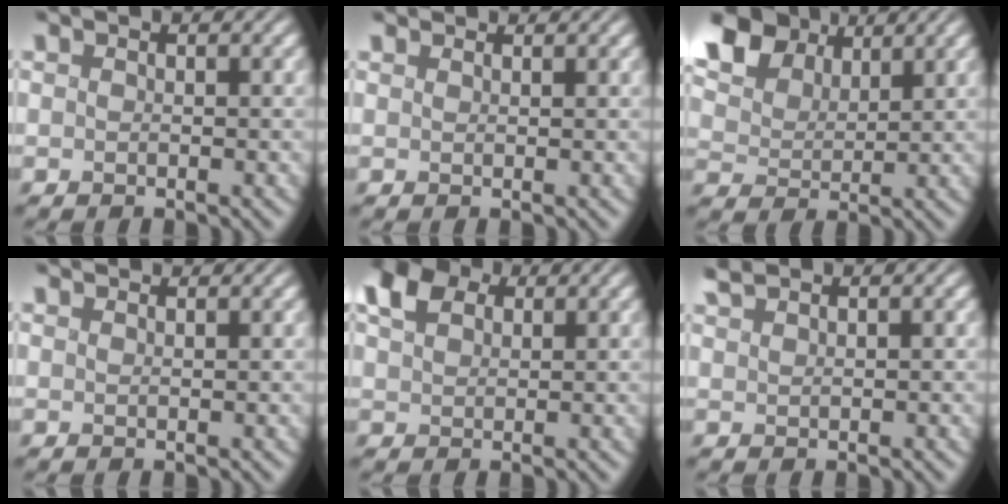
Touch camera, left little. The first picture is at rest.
{"total": 1.0, "force": [1.0, 0.2, 0.1], "torque": [-0.005, 0.006, 0.017]}
{"total": 8.4, "force": [4.7, 5.2, 4.6], "torque": [-0.125, 0.025, 0.073]}
{"total": 1.5, "force": [1.5, 0.0, 0.3], "torque": [-0.010, 0.010, 0.024]}
{"total": 5.6, "force": [2.5, 3.7, 3.4], "torque": [-0.095, 0.021, 0.039]}
{"total": 1.5, "force": [1.4, 0.1, 0.5], "torque": [-0.017, 0.010, 0.031]}